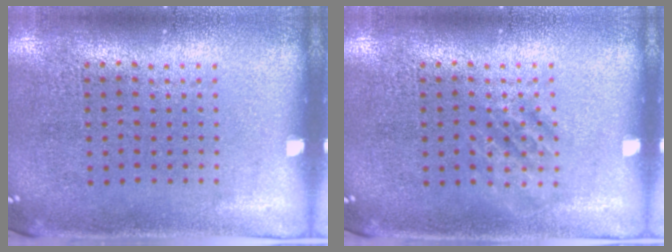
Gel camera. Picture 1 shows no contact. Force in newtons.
{"total": 1.4, "press": 1.4, "slide": 0.2}